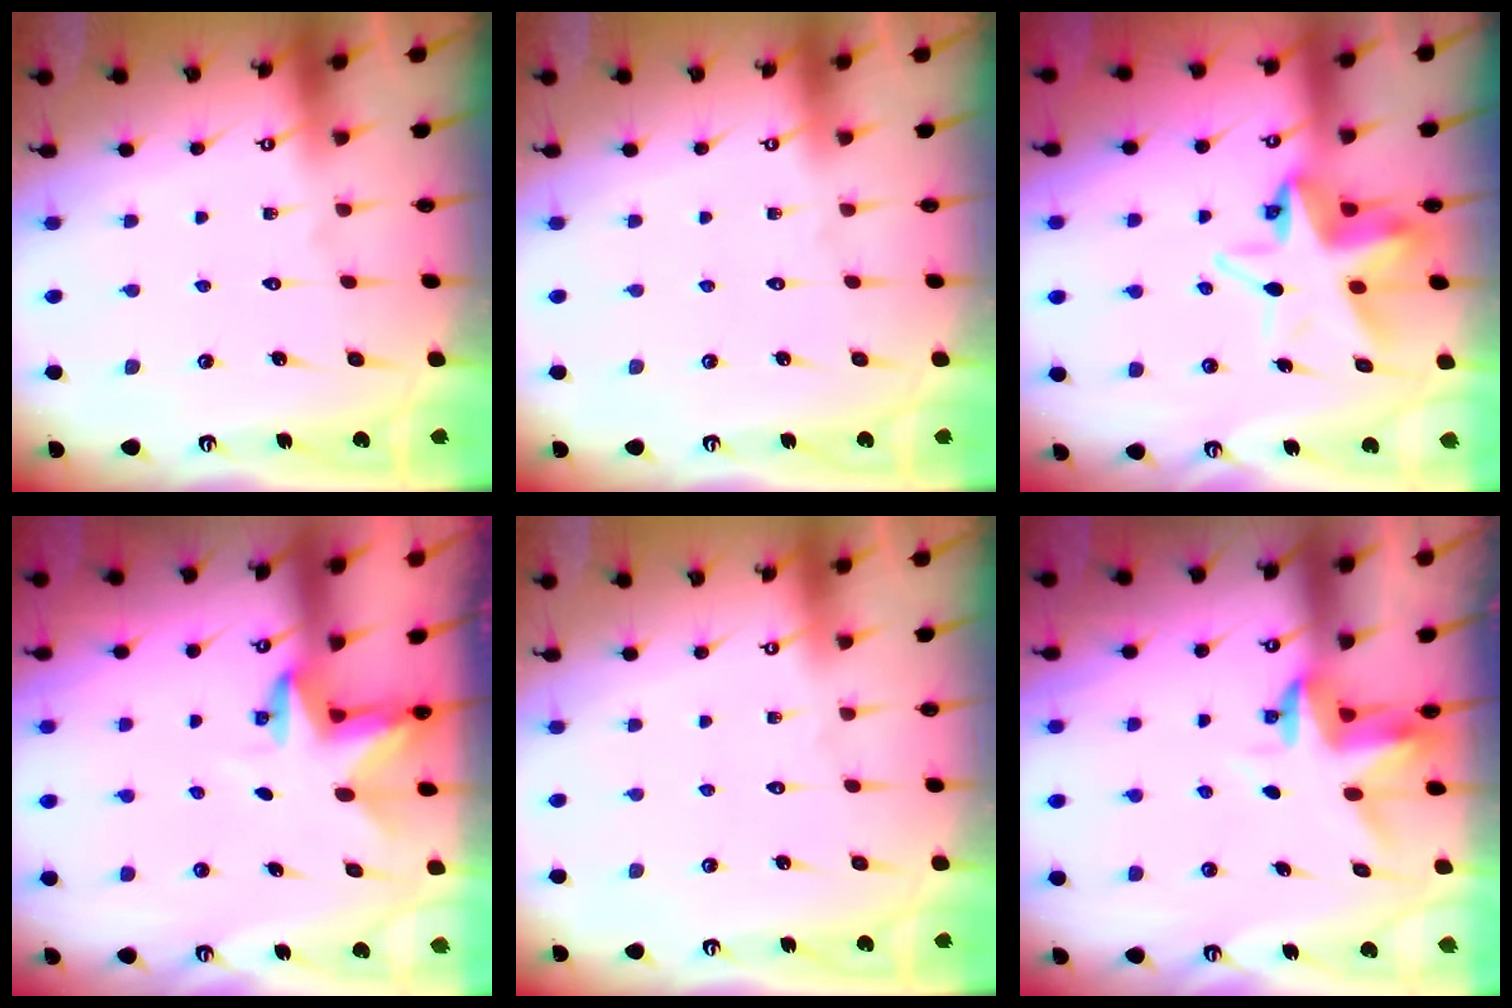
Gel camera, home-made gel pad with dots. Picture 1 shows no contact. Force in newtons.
{"total": 0.0}
{"total": 9.6, "press": 9.5, "slide": 1.7}
{"total": 3.3, "press": 3.3, "slide": 0.1}
{"total": 0.0}
{"total": 3.4, "press": 3.4, "slide": 0.2}